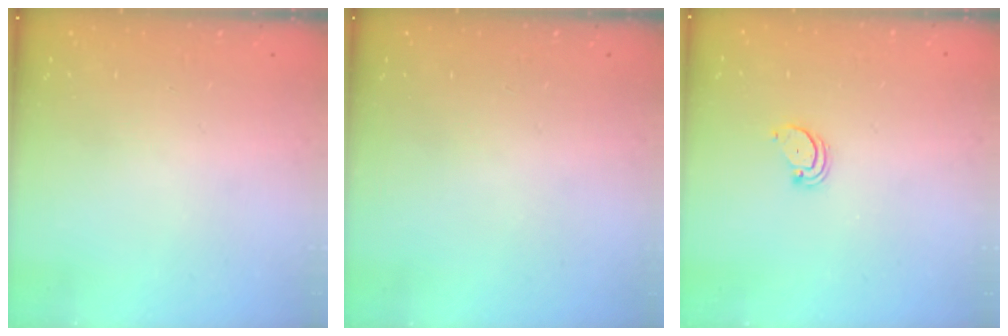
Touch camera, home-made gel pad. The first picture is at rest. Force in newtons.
{"total": 0.0}
{"total": 2.0, "press": 2.0, "slide": 0.2}